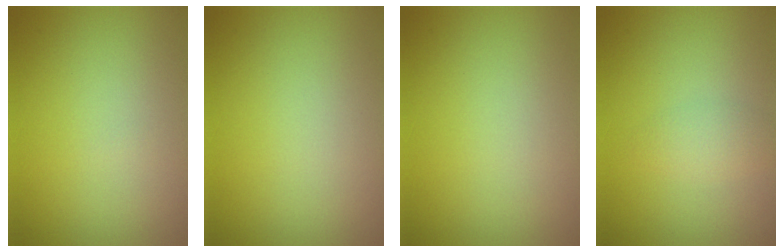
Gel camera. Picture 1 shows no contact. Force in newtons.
{"total": 0.0}
{"total": 0.0}
{"total": 1.6, "press": 1.6, "slide": 0.1}